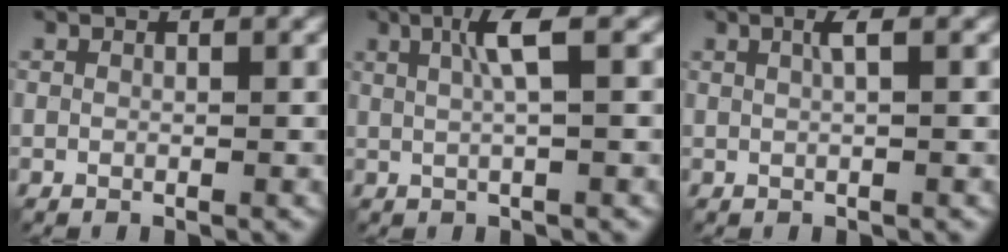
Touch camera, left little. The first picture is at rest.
{"total": 3.0, "force": [0.3, 0.3, 3.0], "torque": [-0.059, 0.003, 0.009]}
{"total": 1.3, "force": [0.1, 0.2, 1.3], "torque": [-0.025, 0.001, 0.002]}